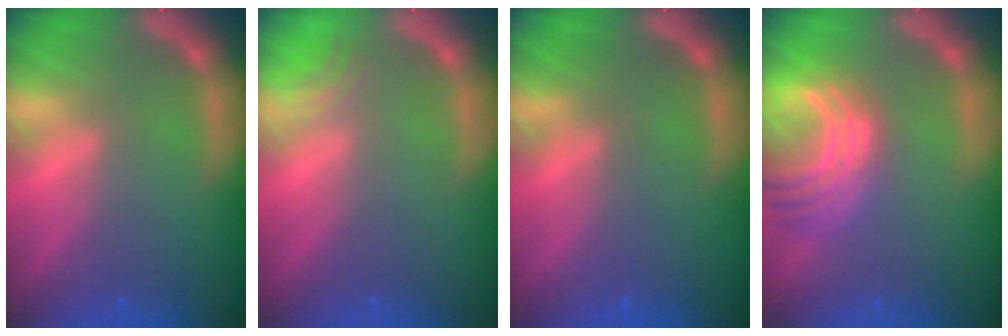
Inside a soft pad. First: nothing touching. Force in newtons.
{"total": 1.5}
{"total": 0.0}
{"total": 8.1}